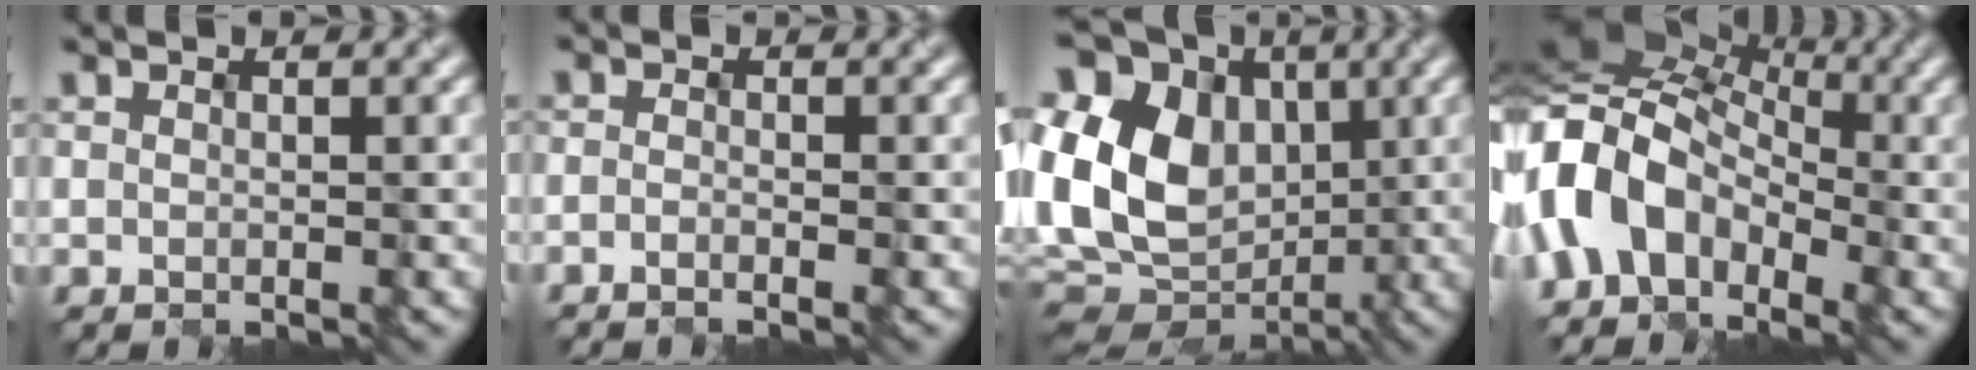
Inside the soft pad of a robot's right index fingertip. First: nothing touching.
{"total": 1.9, "force": [-1.7, -0.7, -0.5], "torque": [-0.002, -0.009, -0.014]}
{"total": 15.0, "force": [-0.6, 11.3, 9.9], "torque": [-0.219, 0.016, 0.013]}
{"total": 10.4, "force": [-3.5, 7.6, 6.2], "torque": [-0.145, 0.000, -0.062]}